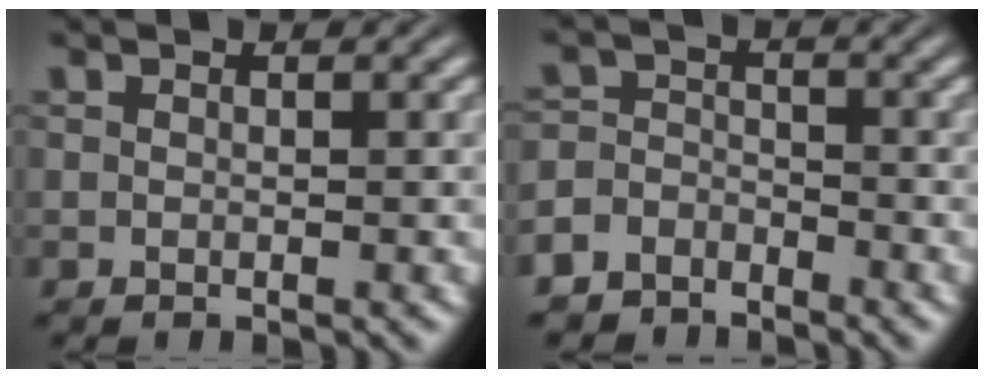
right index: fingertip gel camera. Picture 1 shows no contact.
{"total": 4.2, "force": [-3.5, 2.3, 0.3], "torque": [0.007, -0.018, -0.061]}